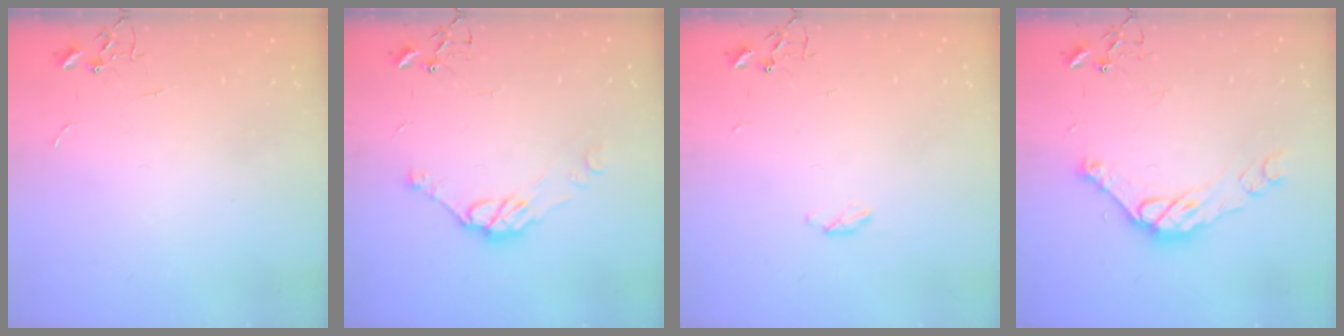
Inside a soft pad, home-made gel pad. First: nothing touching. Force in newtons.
{"total": 10.1, "press": 10.0, "slide": 0.7}
{"total": 3.6, "press": 3.6, "slide": 0.6}
{"total": 12.8, "press": 12.8, "slide": 0.8}